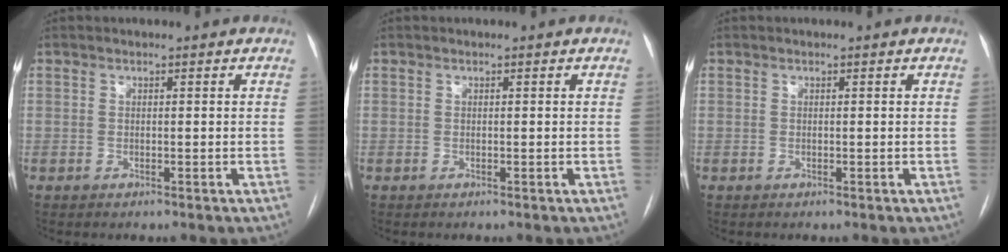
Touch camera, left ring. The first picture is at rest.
{"total": 0.0}
{"total": 0.0}